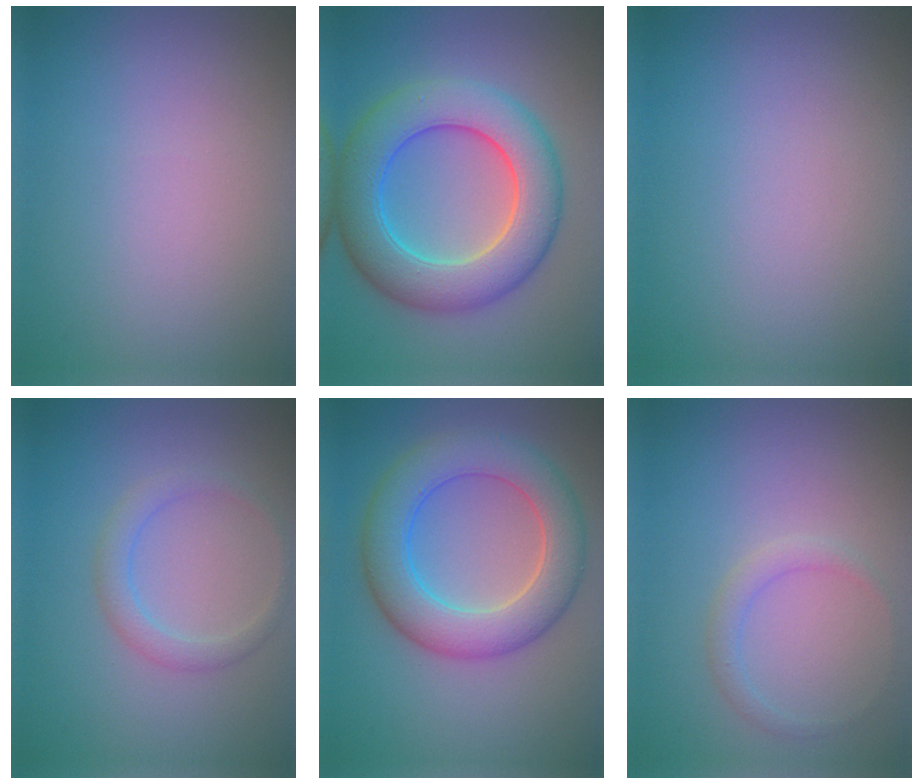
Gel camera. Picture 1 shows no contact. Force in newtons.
{"total": 9.0, "press": 9.0, "slide": 0.2}
{"total": 0.0}
{"total": 2.0, "press": 2.0, "slide": 0.1}
{"total": 7.2, "press": 7.2, "slide": 0.3}
{"total": 1.4, "press": 1.4, "slide": 0.1}